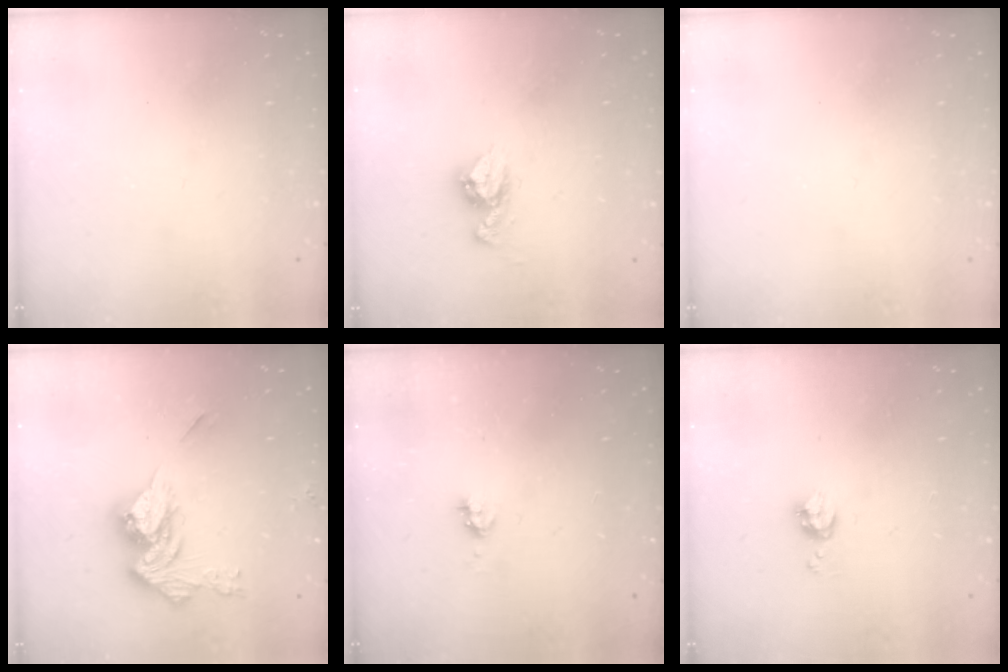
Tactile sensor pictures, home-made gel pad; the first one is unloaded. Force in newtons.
{"total": 8.7, "press": 8.6, "slide": 0.7}
{"total": 0.0}
{"total": 14.5, "press": 14.5, "slide": 0.8}
{"total": 2.6, "press": 2.6, "slide": 0.4}
{"total": 6.1, "press": 6.1, "slide": 0.6}